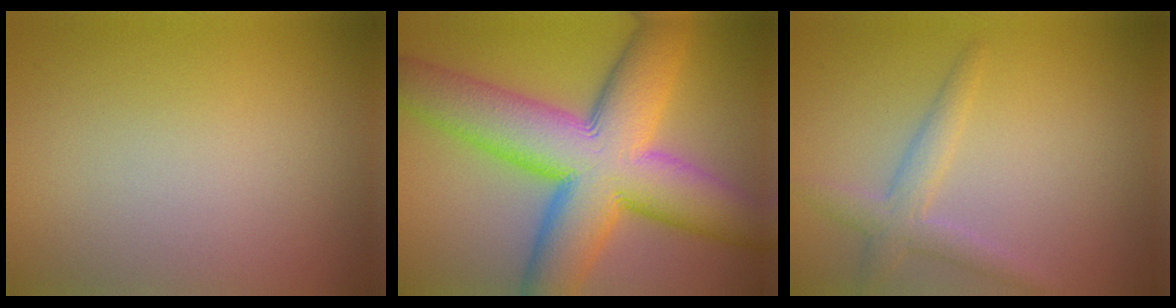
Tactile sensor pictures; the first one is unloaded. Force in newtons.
{"total": 14.6, "press": 14.6, "slide": 0.4}
{"total": 2.6, "press": 2.6, "slide": 0.1}